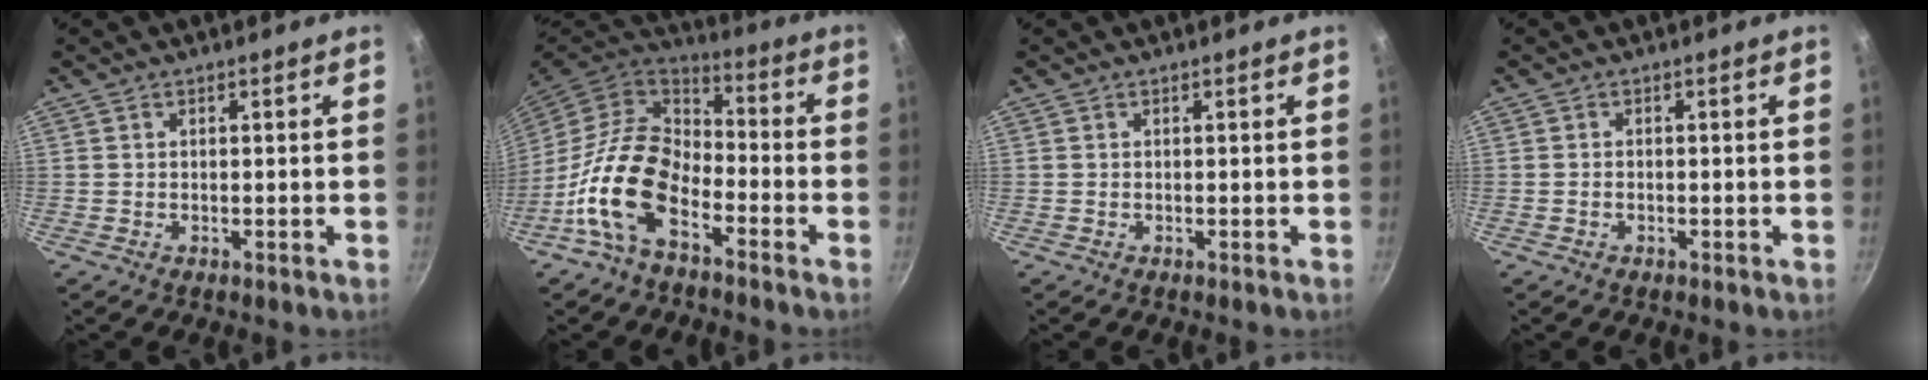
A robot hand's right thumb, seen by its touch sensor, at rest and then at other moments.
{"total": 16.1, "force": [-7.1, 9.3, 11.1], "torque": [-0.192, 0.052, -0.154]}
{"total": 0.0}
{"total": 0.7, "force": [-0.3, 0.6, 0.3], "torque": [-0.007, 0.002, -0.007]}